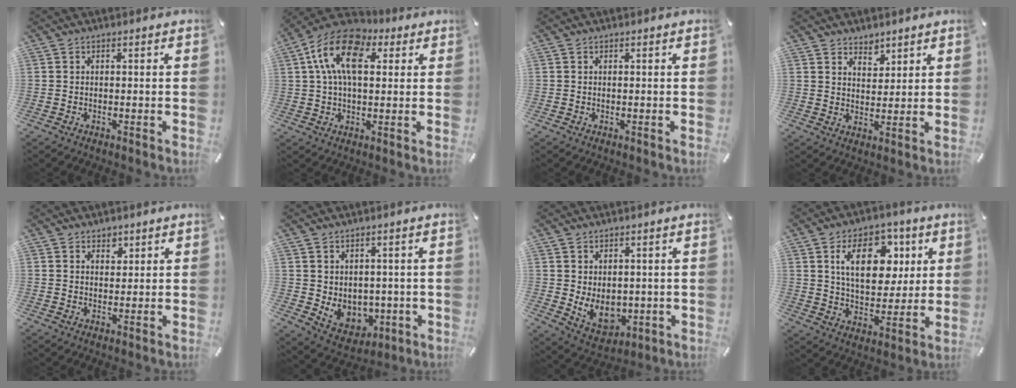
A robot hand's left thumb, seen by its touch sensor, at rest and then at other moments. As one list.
[{"total": 14.6, "force": [4.5, 9.0, 10.6], "torque": [-0.204, 0.005, 0.079]}, {"total": 0.0}, {"total": 4.2, "force": [3.3, 2.6, -0.4], "torque": [0.019, -0.024, 0.058]}, {"total": 2.7, "force": [1.6, 2.1, 0.3], "torque": [0.013, -0.007, 0.025]}, {"total": 6.6, "force": [1.1, 6.1, 2.2], "torque": [-0.025, -0.018, 0.028]}, {"total": 8.5, "force": [0.4, 6.7, 5.2], "torque": [-0.093, -0.007, 0.013]}, {"total": 15.8, "force": [5.9, 10.0, 10.7], "torque": [-0.168, 0.001, 0.103]}]